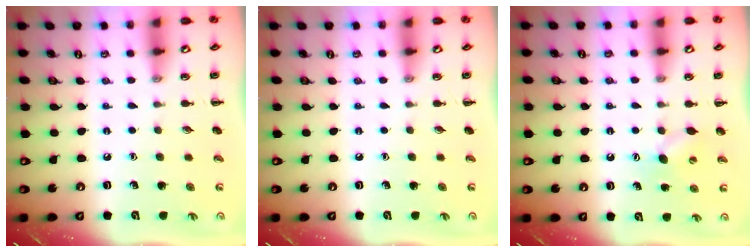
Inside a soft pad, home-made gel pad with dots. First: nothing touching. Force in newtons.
{"total": 0.0}
{"total": 5.9, "press": 5.7, "slide": 1.5}